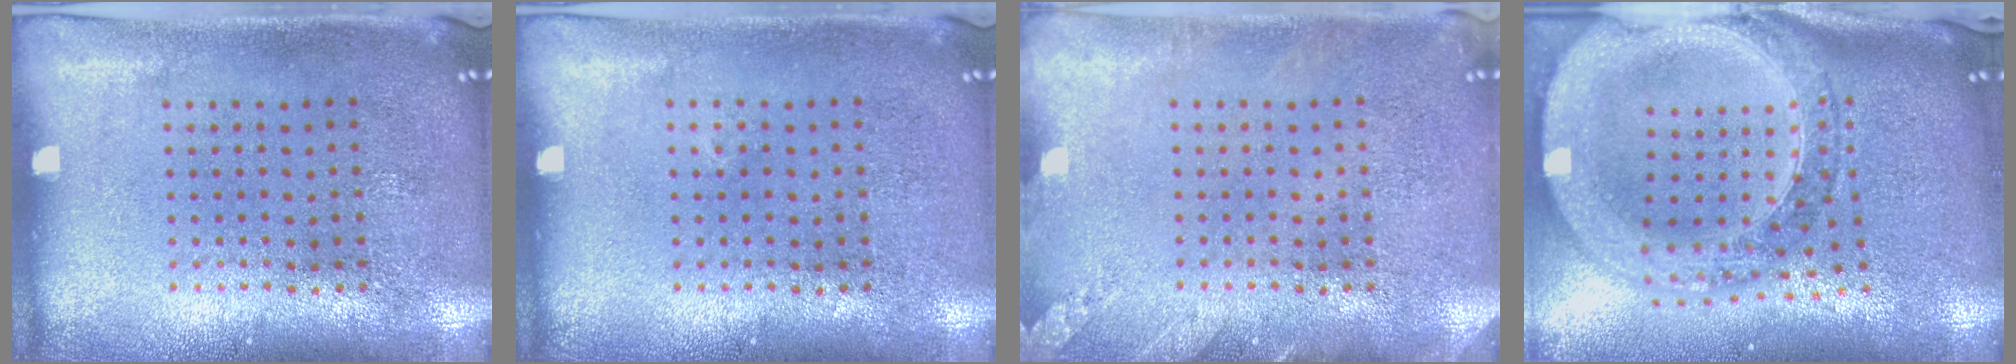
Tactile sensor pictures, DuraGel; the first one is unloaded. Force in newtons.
{"total": 0.0}
{"total": 1.4, "press": 1.4, "slide": 0.2}
{"total": 3.0, "press": 2.5, "slide": 1.6}